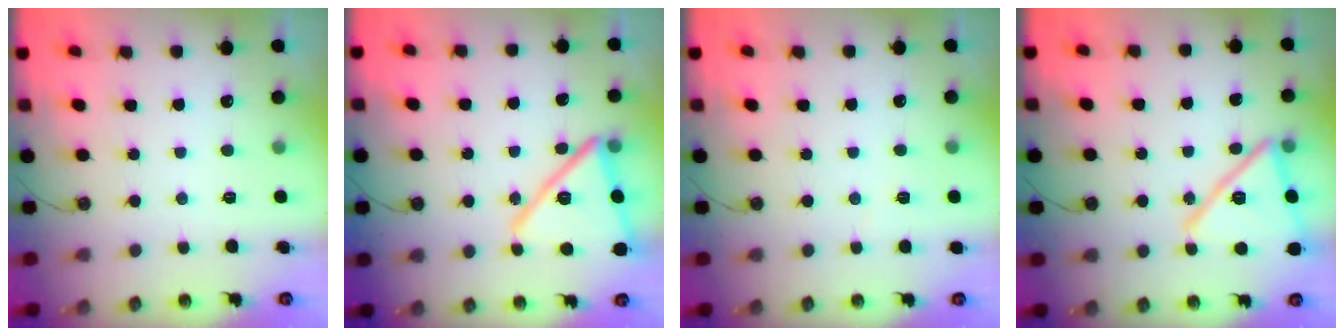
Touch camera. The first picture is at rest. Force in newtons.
{"total": 18.9, "press": 18.9, "slide": 1.2}
{"total": 2.9, "press": 1.5, "slide": 2.5}
{"total": 18.2, "press": 18.1, "slide": 0.7}